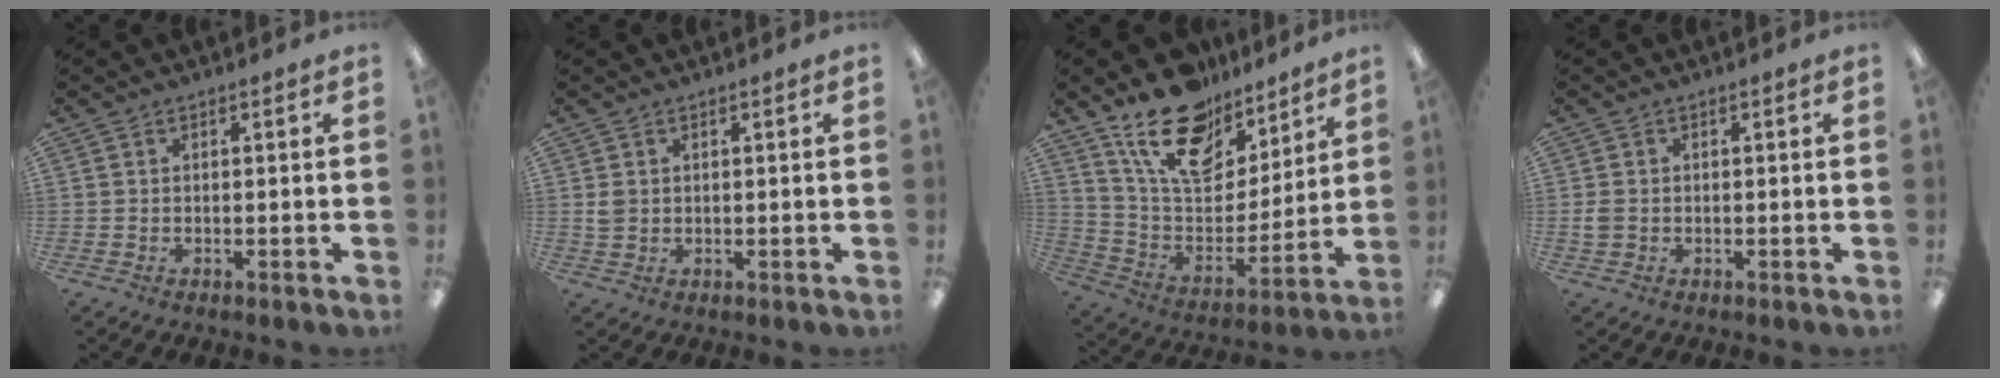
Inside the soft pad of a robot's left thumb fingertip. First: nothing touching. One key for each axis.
{"total": 2.1, "fx": 0.6, "fy": 1.7, "fz": 1.0, "tx": -0.022, "ty": 0.003, "tz": 0.012}
{"total": 19.6, "fx": 14.4, "fy": 10.0, "fz": 8.8, "tx": -0.160, "ty": -0.089, "tz": 0.260}
{"total": 2.2, "fx": -0.2, "fy": 1.8, "fz": 1.3, "tx": -0.023, "ty": 0.005, "tz": -0.002}